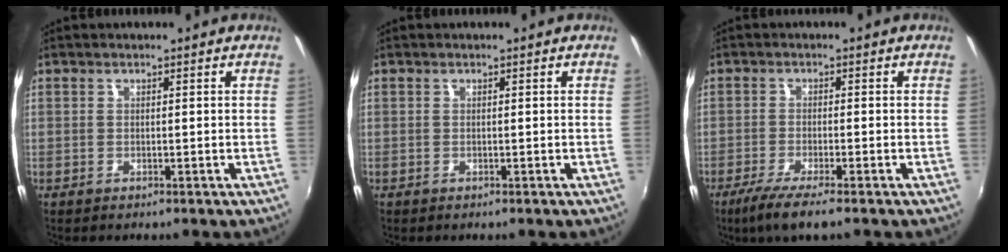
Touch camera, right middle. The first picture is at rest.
{"total": 0.0}
{"total": 6.2, "force": [-4.4, 0.2, 4.4], "torque": [-0.102, -0.019, -0.080]}